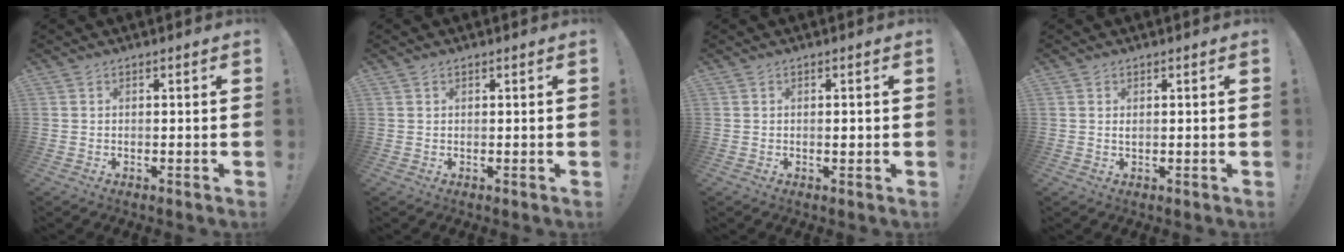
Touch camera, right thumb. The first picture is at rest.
{"total": 0.6, "force": [0.5, 0.3, 0.0], "torque": [0.005, -0.003, 0.009]}
{"total": 1.0, "force": [-0.2, 0.6, 0.7], "torque": [-0.001, -0.002, -0.007]}
{"total": 0.6, "force": [0.3, 0.3, 0.5], "torque": [-0.004, -0.002, 0.004]}